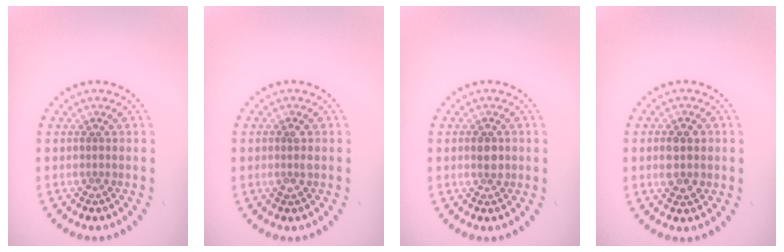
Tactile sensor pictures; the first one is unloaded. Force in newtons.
{"total": 1.1, "press": 1.1, "slide": 0.2}
{"total": 1.6, "press": 1.6, "slide": 0.1}
{"total": 2.9, "press": 2.9, "slide": 0.0}